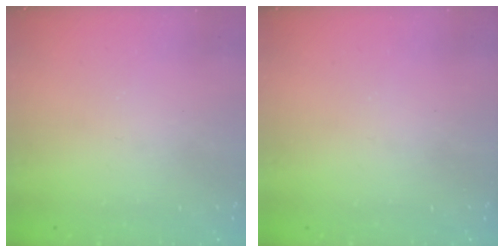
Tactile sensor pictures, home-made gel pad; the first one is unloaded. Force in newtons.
{"total": 0.0}